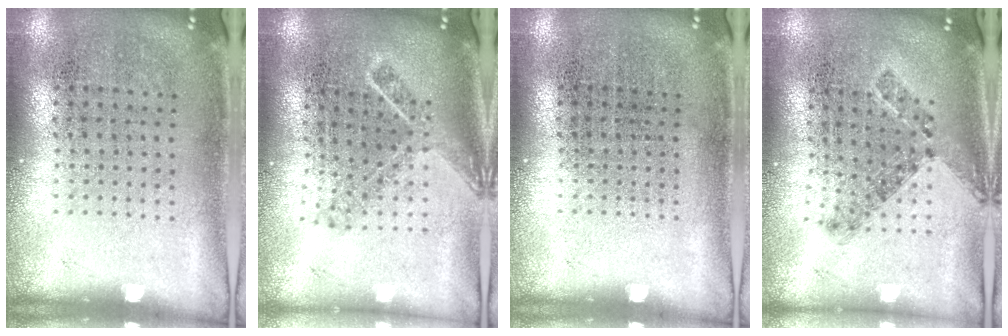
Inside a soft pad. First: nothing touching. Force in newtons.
{"total": 1.8, "press": 1.3, "slide": 1.2}
{"total": 0.0}
{"total": 0.8, "press": 0.7, "slide": 0.3}